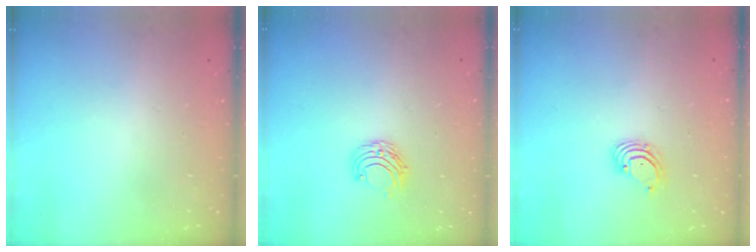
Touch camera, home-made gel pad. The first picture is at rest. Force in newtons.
{"total": 6.5, "press": 6.5, "slide": 0.6}
{"total": 1.8, "press": 1.8, "slide": 0.2}